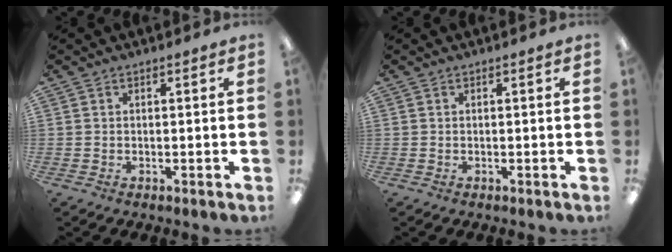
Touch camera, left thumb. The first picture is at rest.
{"total": 0.0}